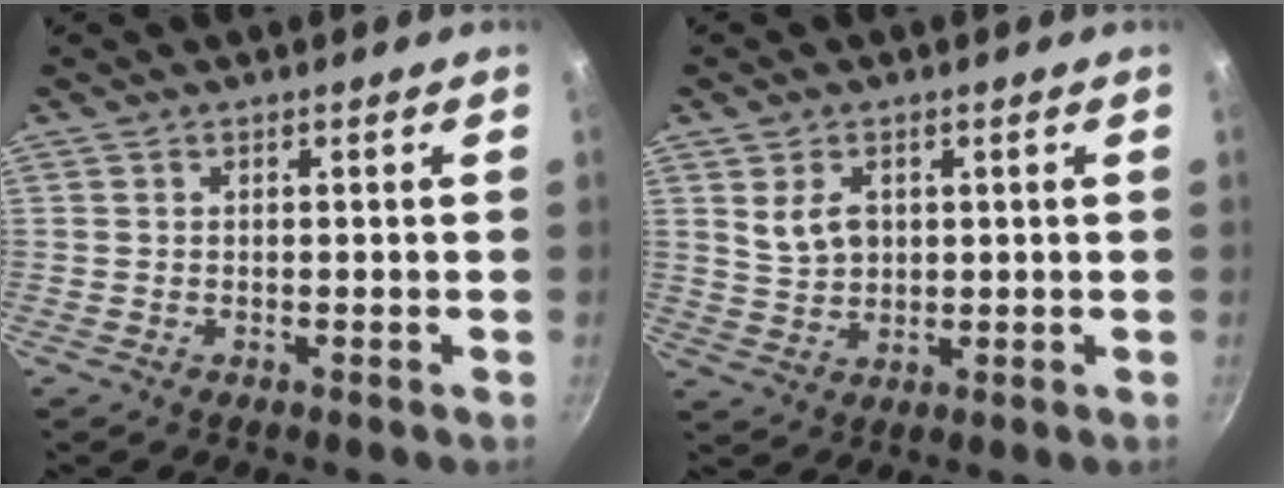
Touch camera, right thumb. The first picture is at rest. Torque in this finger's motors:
{"motor_torque": [-0.01, 0.01, 0.04, 0.05, 0.05]}